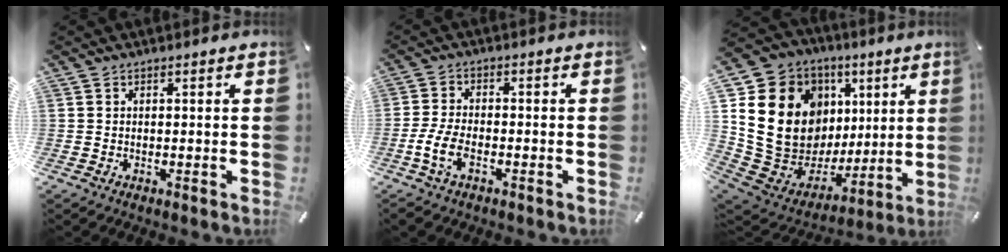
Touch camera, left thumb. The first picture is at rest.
{"total": 6.7, "force": [-2.9, 3.7, 4.8], "torque": [-0.107, 0.005, -0.054]}
{"total": 21.2, "force": [5.2, 16.5, 12.2], "torque": [-0.238, -0.050, 0.122]}